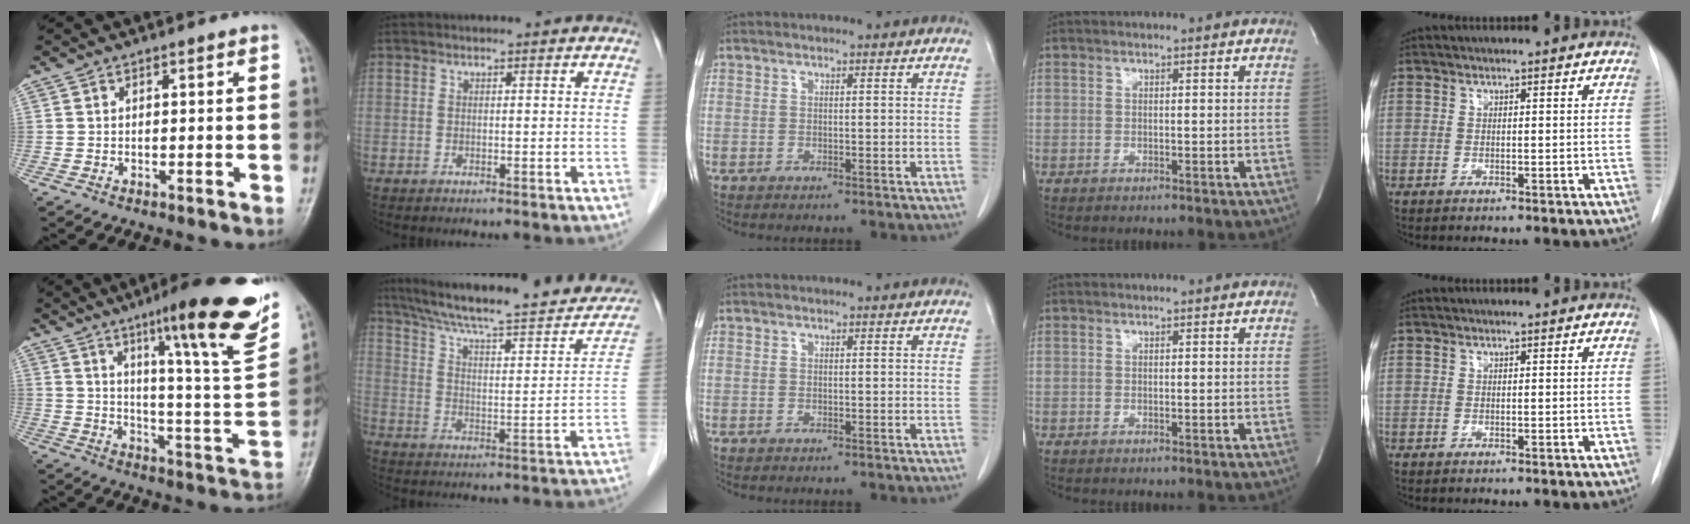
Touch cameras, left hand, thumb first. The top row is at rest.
{"thumb": {"total": 23.0, "force": [13.5, 3.1, 18.3], "torque": [-0.227, -0.059, 0.198]}, "index": {"total": 26.5, "force": [22.4, 4.3, 13.6], "torque": [-0.208, -0.012, 0.300]}}